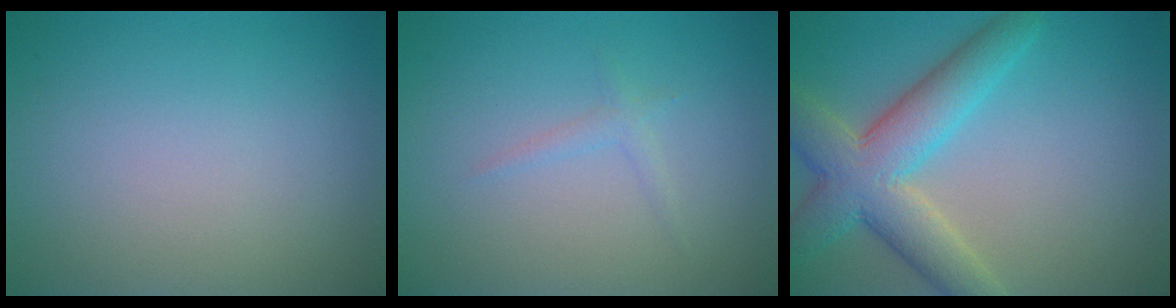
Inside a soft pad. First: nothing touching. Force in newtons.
{"total": 0.9, "press": 0.9, "slide": 0.1}
{"total": 7.1, "press": 7.0, "slide": 0.4}